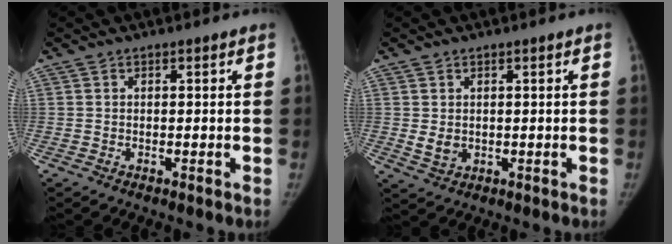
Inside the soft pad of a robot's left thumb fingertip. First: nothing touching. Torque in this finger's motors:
{"motor_torque": [0.64, 0.65, 0.21, -0.37, 0.09]}